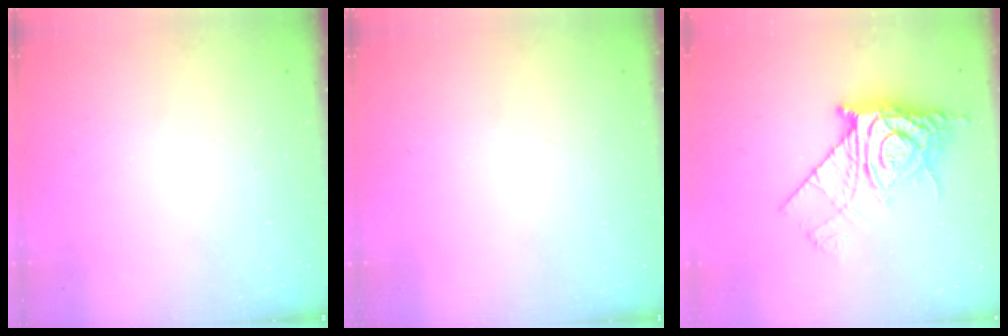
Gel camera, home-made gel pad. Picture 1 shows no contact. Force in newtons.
{"total": 0.0}
{"total": 12.2, "press": 12.2, "slide": 1.1}